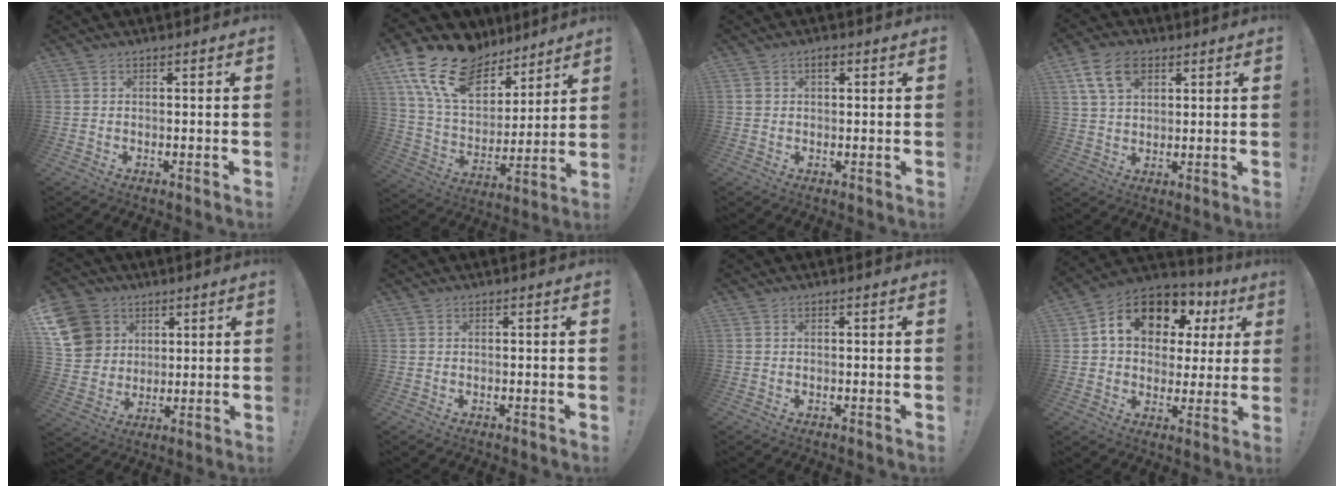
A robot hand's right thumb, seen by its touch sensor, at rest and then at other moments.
{"total": 19.7, "force": [12.0, 11.7, 10.4], "torque": [-0.196, -0.066, 0.228]}
{"total": 2.0, "force": [1.0, 1.3, 1.2], "torque": [-0.016, 0.002, 0.017]}
{"total": 10.8, "force": [5.2, 7.0, 6.4], "torque": [-0.113, -0.003, 0.103]}
{"total": 14.2, "force": [5.1, 12.1, 5.4], "torque": [-0.091, -0.020, 0.108]}
{"total": 0.0}
{"total": 0.0}
{"total": 14.9, "force": [7.3, 9.9, 8.4], "torque": [-0.140, -0.035, 0.134]}